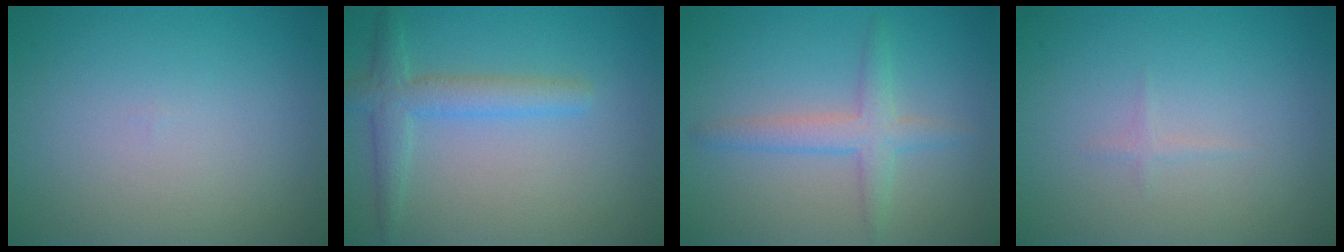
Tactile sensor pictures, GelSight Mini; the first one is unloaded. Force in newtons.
{"total": 4.0, "press": 3.9, "slide": 0.3}
{"total": 2.7, "press": 2.7, "slide": 0.2}
{"total": 0.5, "press": 0.5, "slide": 0.0}